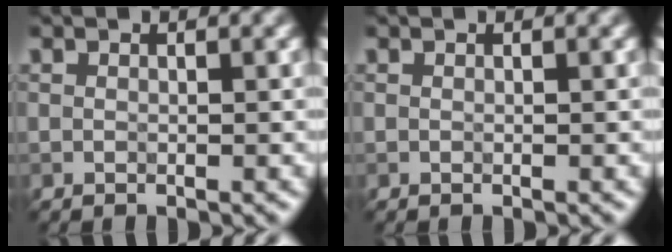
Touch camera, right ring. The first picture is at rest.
{"total": 0.0}